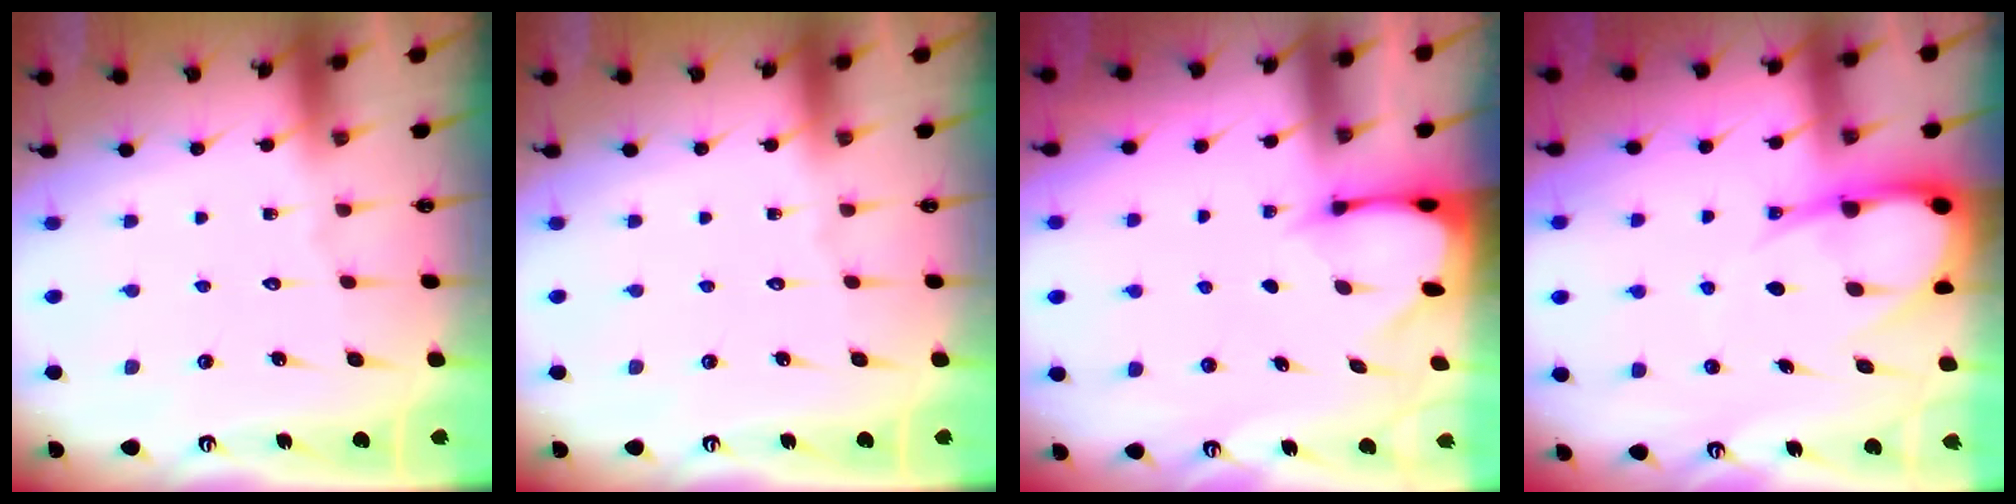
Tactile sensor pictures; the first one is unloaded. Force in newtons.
{"total": 0.0}
{"total": 2.4, "press": 2.4, "slide": 0.3}
{"total": 9.7, "press": 9.7, "slide": 1.1}